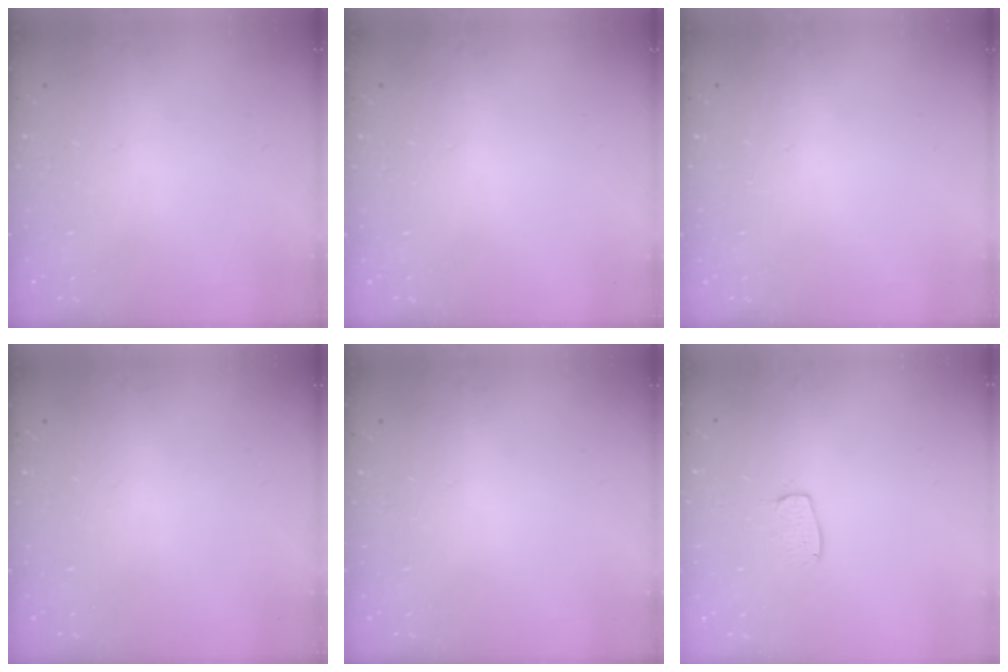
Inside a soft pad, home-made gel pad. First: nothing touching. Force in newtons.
{"total": 0.0}
{"total": 0.0}
{"total": 0.0}
{"total": 0.0}
{"total": 5.7, "press": 5.7, "slide": 0.4}